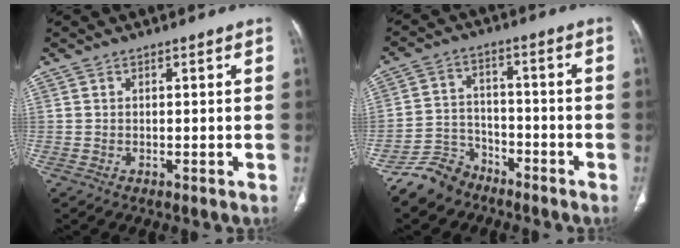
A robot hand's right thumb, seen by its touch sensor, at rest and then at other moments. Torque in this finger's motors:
{"motor_torque": [0.69, 0.15, -0.67, -0.61, -0.01]}